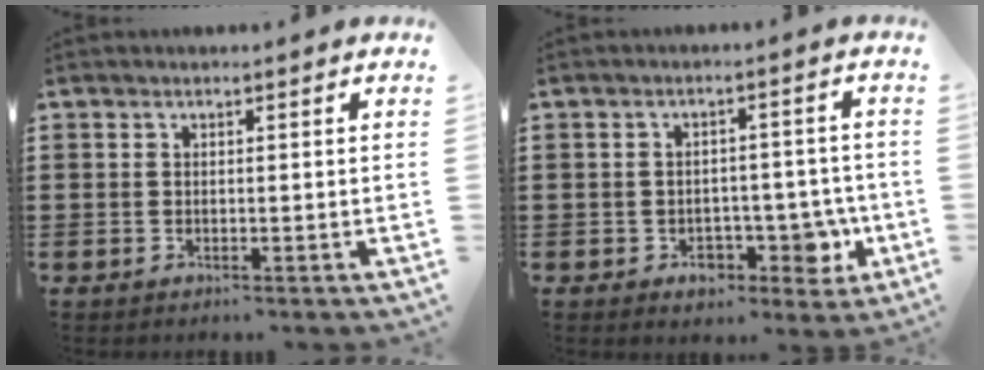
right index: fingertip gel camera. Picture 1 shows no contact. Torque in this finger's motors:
{"motor_torque": [0.78, 0.10, 0.11, 0.07]}